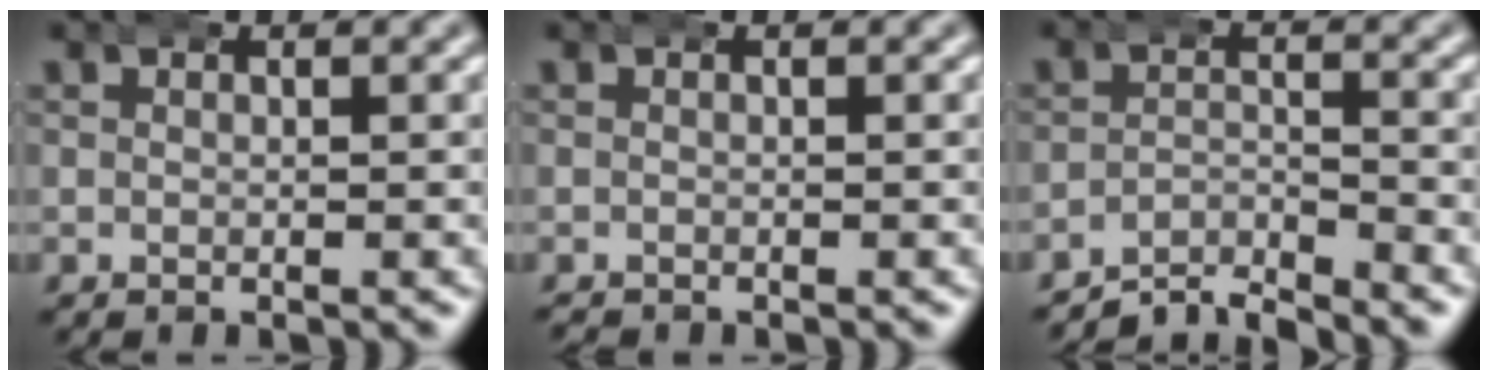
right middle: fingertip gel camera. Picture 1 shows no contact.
{"total": 0.5, "force": [-0.5, 0.0, -0.1], "torque": [-0.003, -0.006, -0.007]}
{"total": 5.2, "force": [-4.9, 1.1, 1.2], "torque": [-0.004, -0.006, -0.089]}